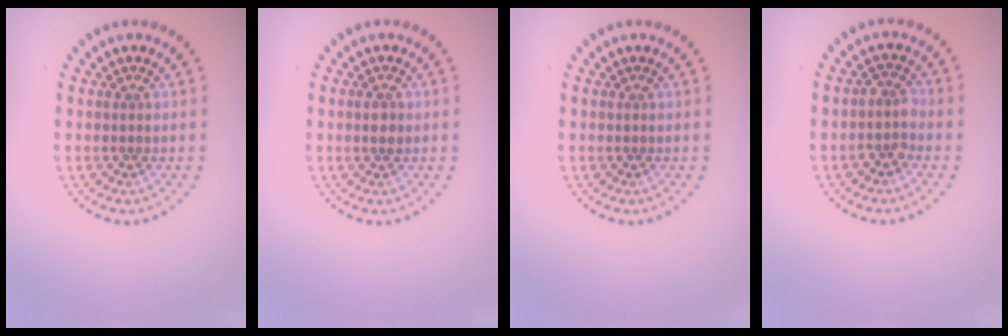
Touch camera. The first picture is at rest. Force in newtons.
{"total": 1.2, "press": 1.1, "slide": 0.2}
{"total": 0.0}
{"total": 1.8, "press": 1.5, "slide": 1.0}